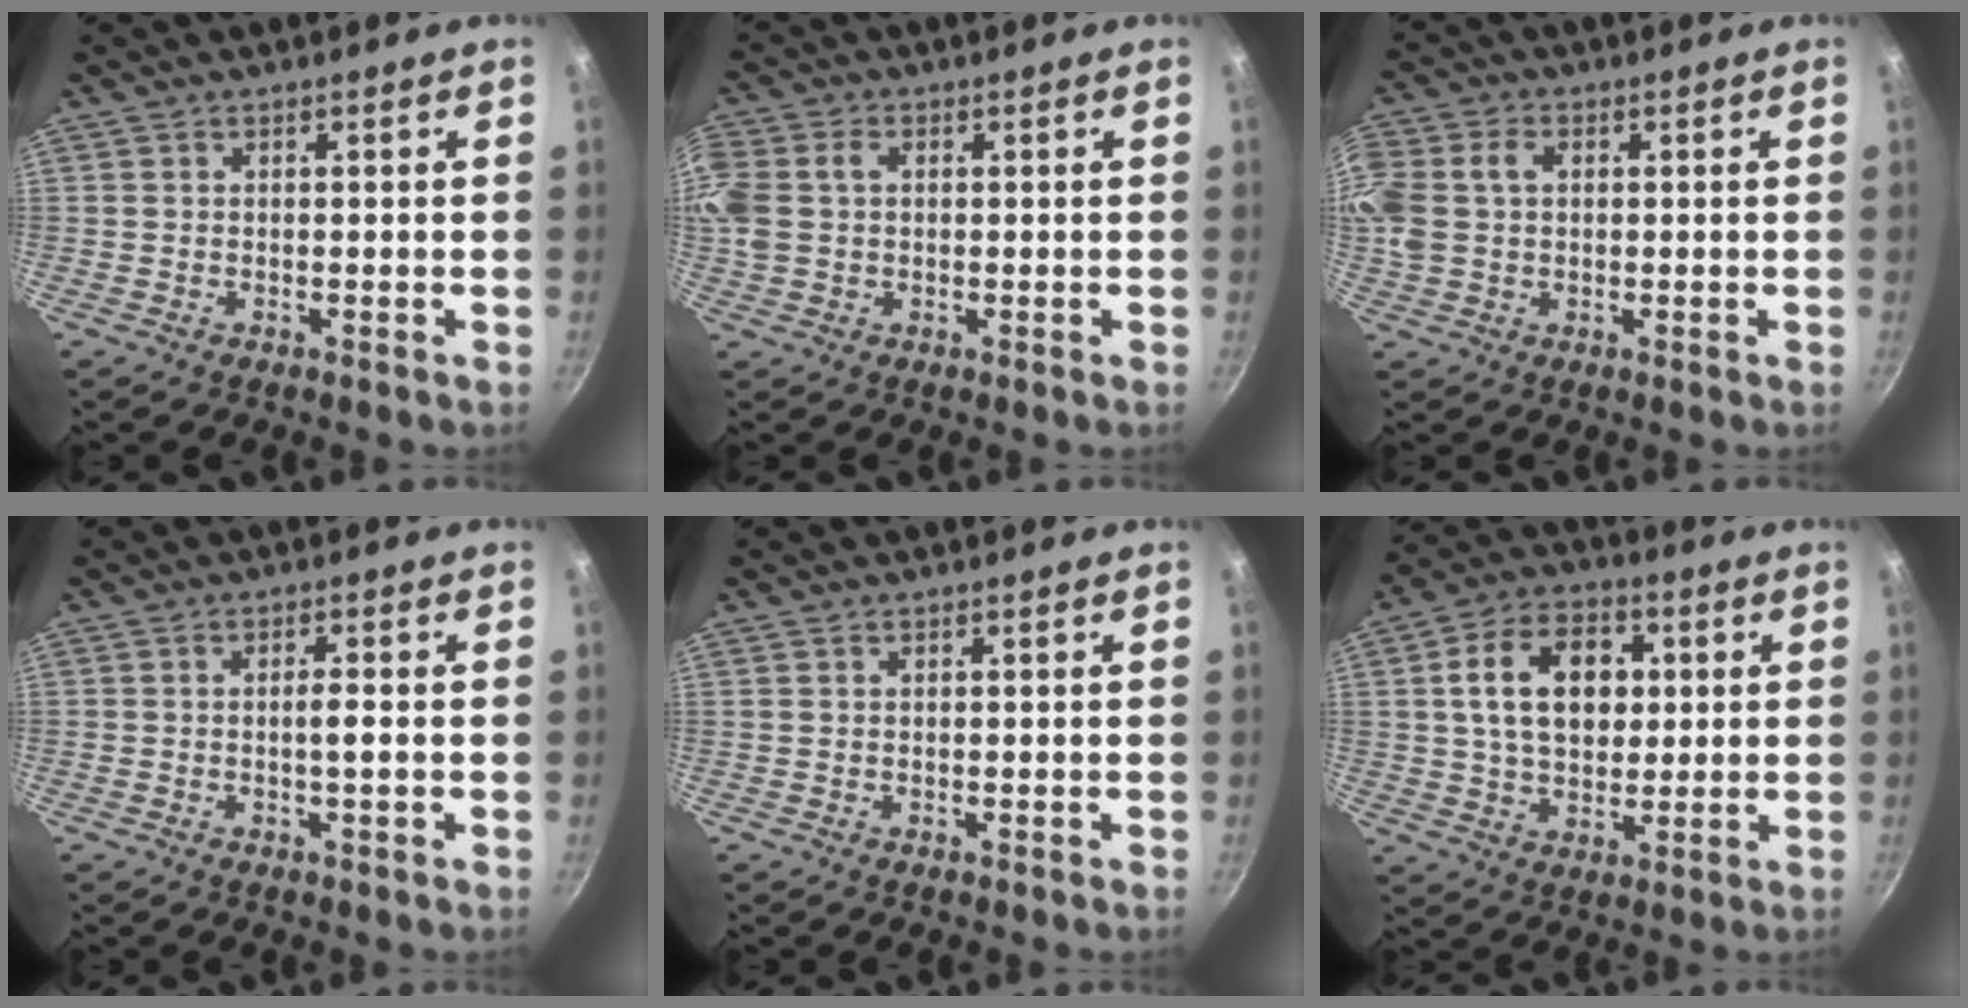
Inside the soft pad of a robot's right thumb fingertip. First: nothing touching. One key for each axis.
{"total": 9.6, "fx": 1.4, "fy": 7.4, "fz": 6.0, "tx": -0.142, "ty": 0.018, "tz": 0.023}
{"total": 12.5, "fx": 2.1, "fy": 9.7, "fz": 7.7, "tx": -0.188, "ty": 0.028, "tz": 0.036}
{"total": 2.3, "fx": -0.4, "fy": 0.3, "fz": 2.2, "tx": -0.046, "ty": 0.005, "tz": -0.009}
{"total": 0.0}
{"total": 14.4, "fx": 2.7, "fy": 10.1, "fz": 10.0, "tx": -0.138, "ty": 0.011, "tz": 0.038}